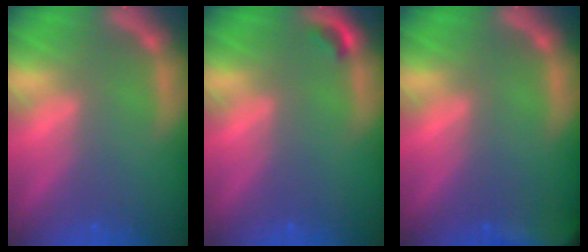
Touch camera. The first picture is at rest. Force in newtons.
{"total": 0.9}
{"total": 8.5}